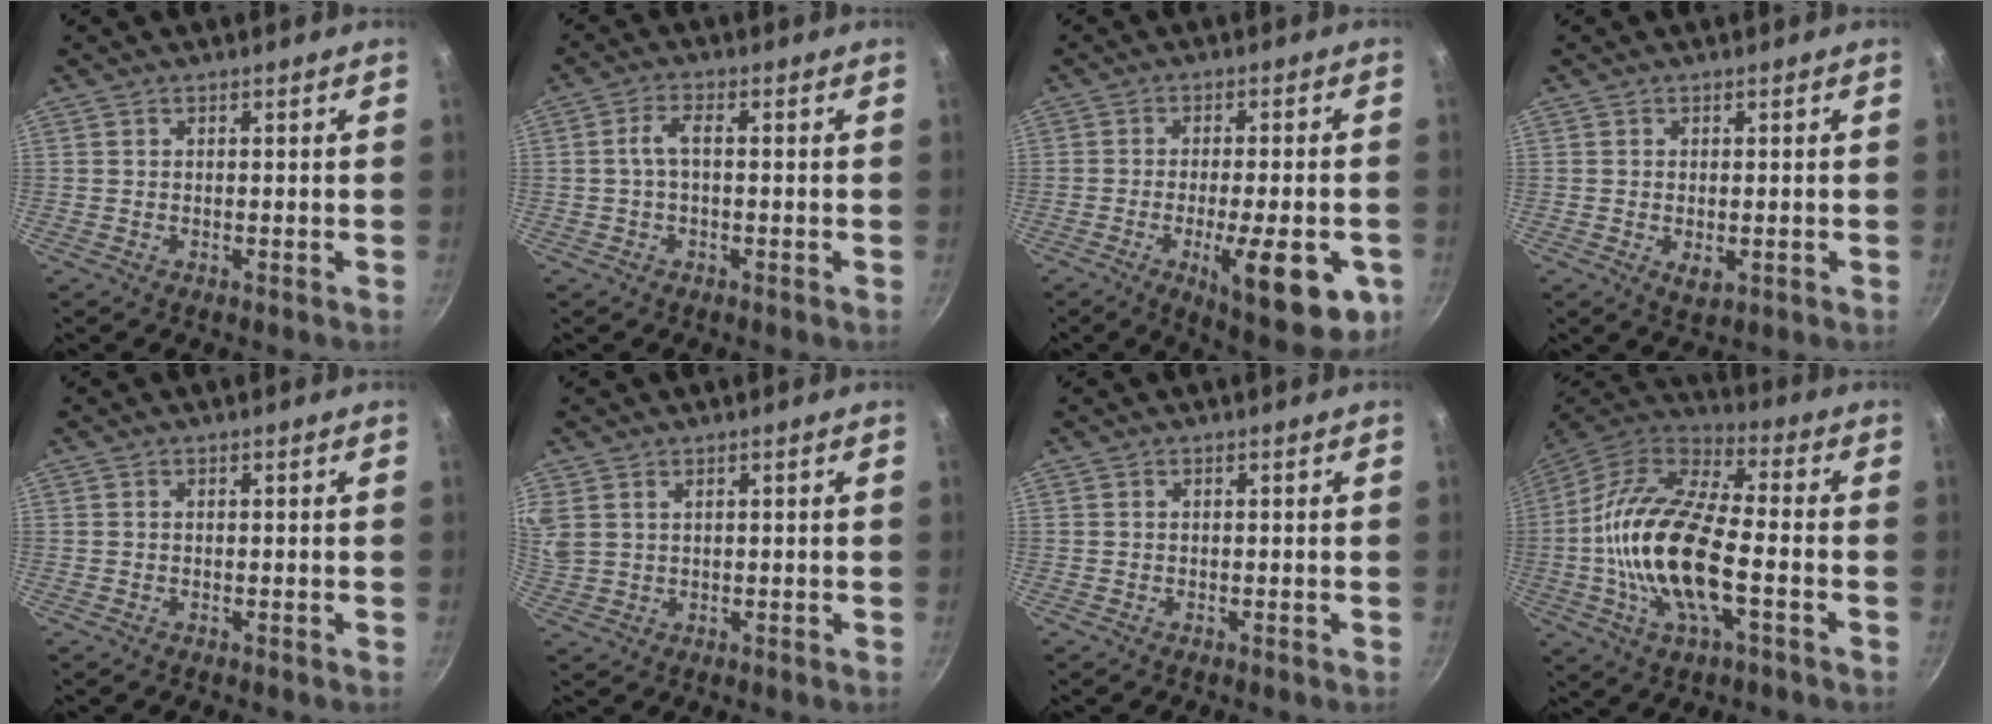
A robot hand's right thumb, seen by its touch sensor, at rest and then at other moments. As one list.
[{"total": 3.7, "force": [-0.2, 1.6, 3.3], "torque": [-0.074, 0.016, -0.007]}, {"total": 16.4, "force": [-5.5, 5.2, 14.6], "torque": [-0.178, 0.005, -0.069]}, {"total": 2.9, "force": [-0.5, 1.7, 2.3], "torque": [-0.038, -0.009, -0.004]}, {"total": 0.0}, {"total": 7.1, "force": [3.3, 5.0, 3.7], "torque": [-0.081, 0.009, 0.075]}, {"total": 0.0}, {"total": 21.1, "force": [-3.6, 8.9, 18.8], "torque": [-0.365, 0.030, -0.085]}]